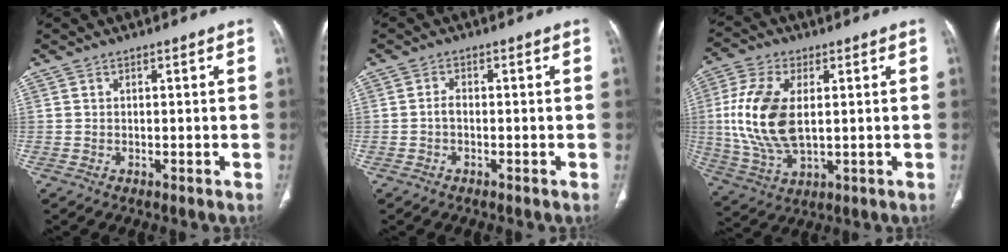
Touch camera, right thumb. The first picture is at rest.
{"total": 1.5, "force": [-0.5, 0.8, 1.1], "torque": [-0.021, 0.004, -0.011]}
{"total": 15.0, "force": [1.5, 8.2, 12.4], "torque": [-0.266, -0.007, 0.034]}